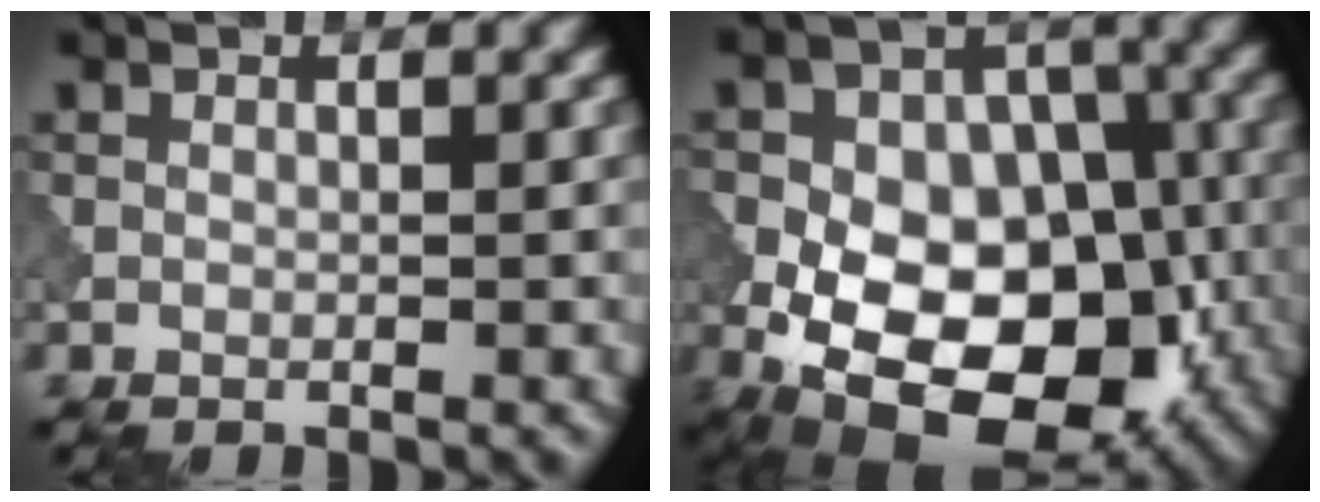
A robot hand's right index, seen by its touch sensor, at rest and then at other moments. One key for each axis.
{"total": 15.6, "fx": -4.8, "fy": 9.9, "fz": 11.1, "tx": -0.147, "ty": -0.010, "tz": -0.065}